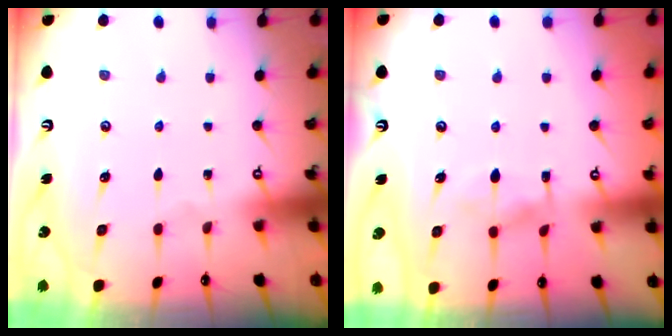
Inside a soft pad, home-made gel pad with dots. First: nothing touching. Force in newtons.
{"total": 7.0, "press": 6.9, "slide": 1.0}